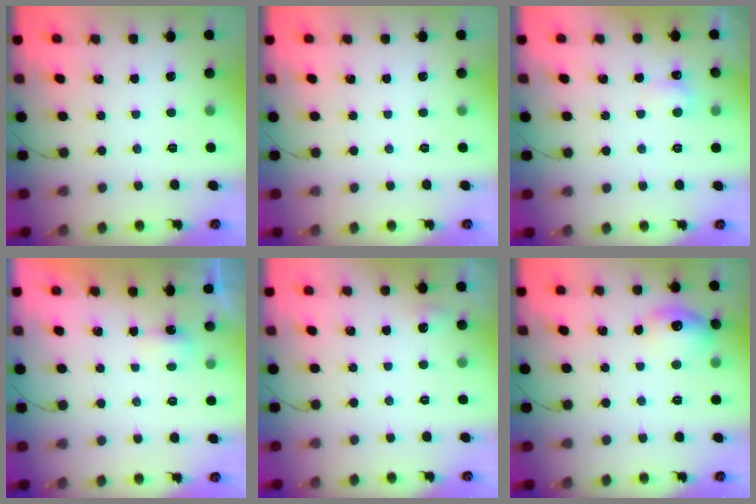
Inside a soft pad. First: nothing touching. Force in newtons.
{"total": 0.0}
{"total": 3.9, "press": 3.7, "slide": 1.2}
{"total": 2.9, "press": 2.8, "slide": 0.6}
{"total": 4.0, "press": 3.8, "slide": 1.2}
{"total": 10.9, "press": 10.9, "slide": 0.8}